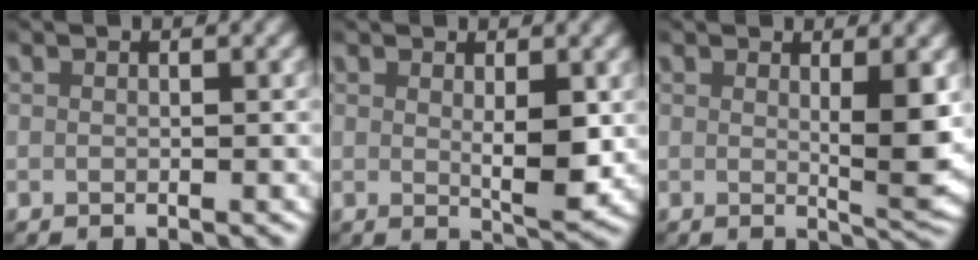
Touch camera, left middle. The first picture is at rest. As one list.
[{"total": 3.2, "force": [0.7, 1.0, 3.0], "torque": [-0.048, -0.017, 0.014]}, {"total": 4.0, "force": [0.9, 0.7, 3.8], "torque": [-0.052, -0.013, 0.017]}]